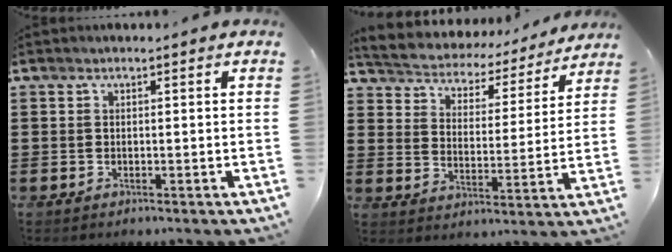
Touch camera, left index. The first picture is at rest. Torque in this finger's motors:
{"motor_torque": [0.32, -1.82, -0.35, 0.00]}